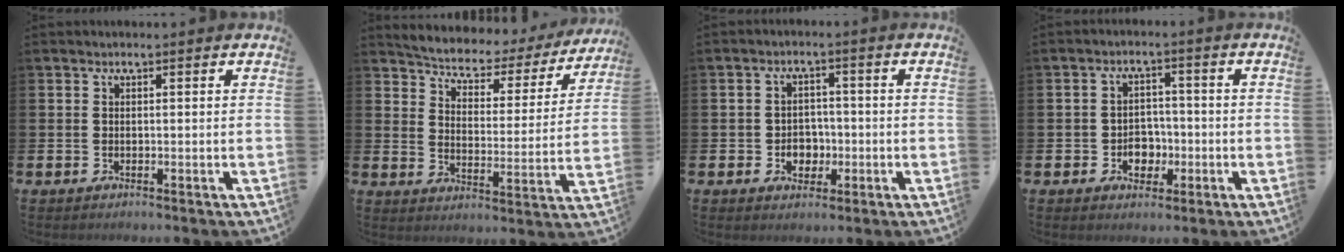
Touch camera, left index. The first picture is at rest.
{"total": 4.7, "force": [4.4, 1.6, 0.6], "torque": [-0.042, -0.038, 0.068]}
{"total": 3.2, "force": [-0.9, 2.8, 1.3], "torque": [-0.020, -0.001, -0.025]}
{"total": 3.5, "force": [-1.2, 2.9, 1.5], "torque": [-0.024, -0.001, -0.031]}